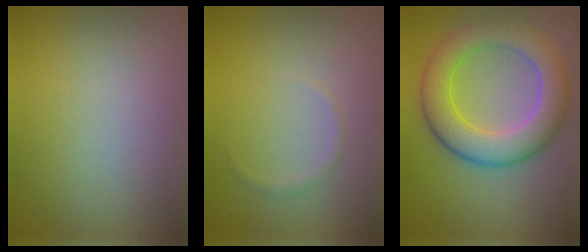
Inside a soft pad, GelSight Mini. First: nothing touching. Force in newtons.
{"total": 0.7, "press": 0.7, "slide": 0.1}
{"total": 7.3, "press": 7.3, "slide": 0.2}